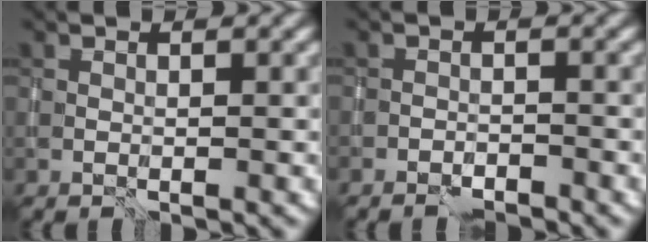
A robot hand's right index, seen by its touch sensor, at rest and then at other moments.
{"total": 1.4, "force": [-1.4, 0.1, -0.2], "torque": [0.005, 0.001, -0.028]}